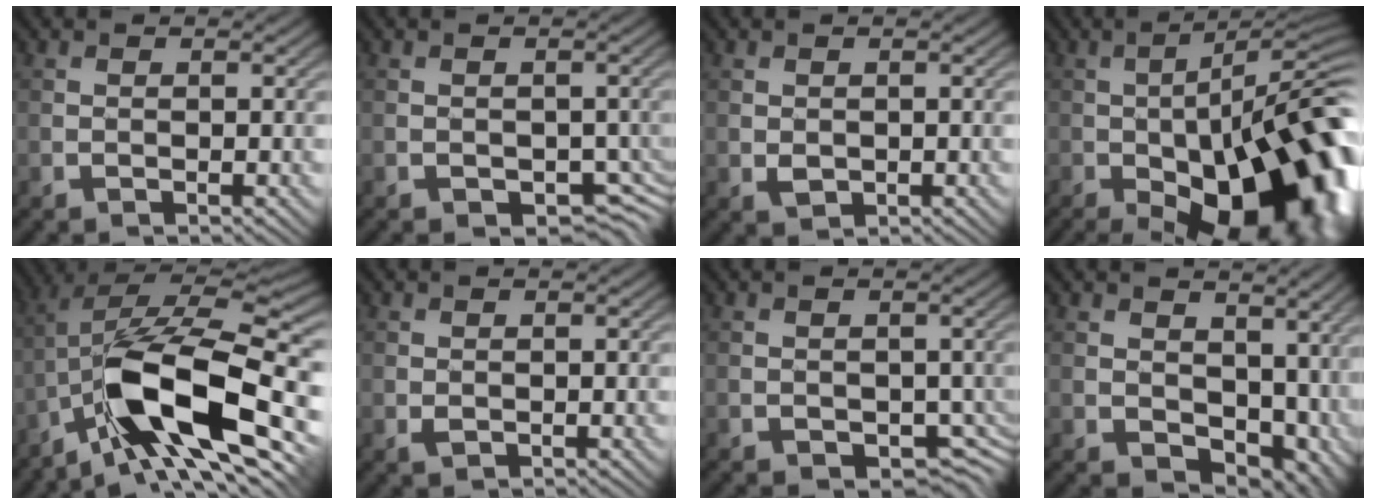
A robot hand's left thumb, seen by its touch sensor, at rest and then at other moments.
{"total": 2.3, "force": [-0.9, 1.8, 1.3], "torque": [-0.025, -0.013, -0.015]}
{"total": 1.1, "force": [0.1, 1.0, 0.4], "torque": [-0.014, -0.003, 0.002]}
{"total": 20.3, "force": [-8.2, 8.4, 16.6], "torque": [-0.210, -0.026, -0.120]}
{"total": 13.8, "force": [-5.5, 4.3, 11.9], "torque": [-0.207, 0.011, -0.106]}
{"total": 0.7, "force": [0.0, 0.6, 0.3], "torque": [-0.010, -0.001, 0.000]}
{"total": 2.4, "force": [-0.6, 1.9, 1.3], "torque": [-0.028, -0.014, -0.010]}
{"total": 9.2, "force": [1.5, 6.5, 6.3], "torque": [-0.112, -0.032, 0.043]}